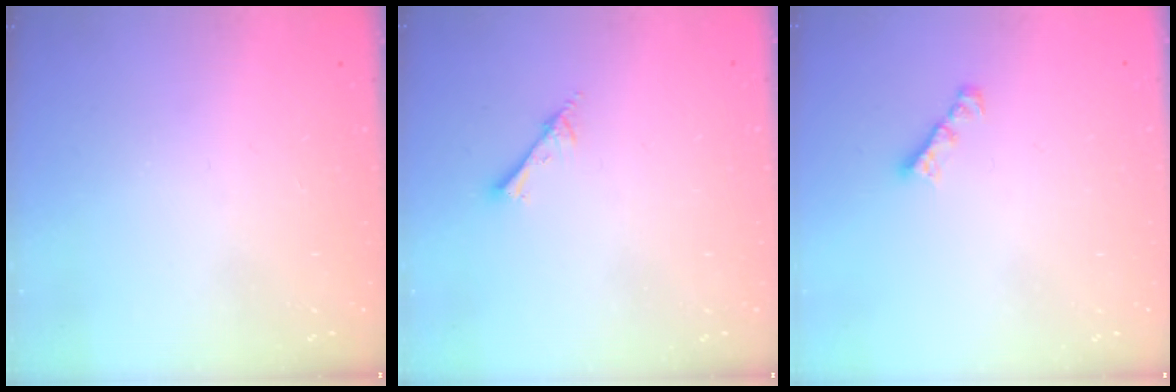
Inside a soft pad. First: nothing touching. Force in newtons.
{"total": 2.2, "press": 2.2, "slide": 0.3}
{"total": 1.7, "press": 1.6, "slide": 0.5}